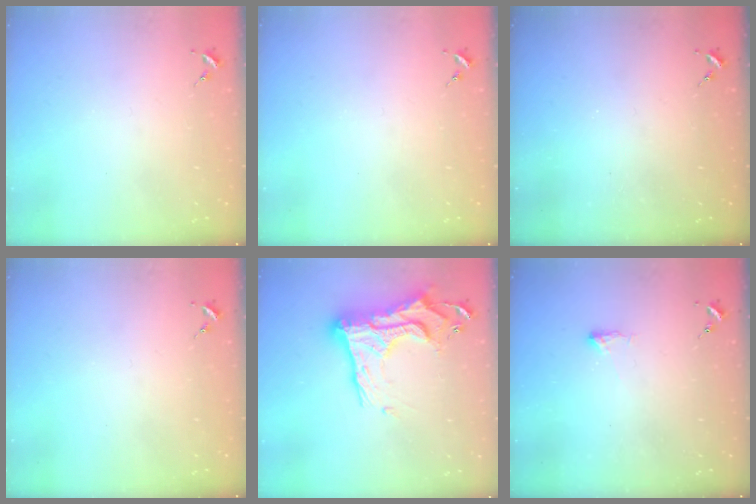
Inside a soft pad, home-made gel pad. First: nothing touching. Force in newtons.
{"total": 0.0}
{"total": 0.0}
{"total": 0.0}
{"total": 24.9, "press": 24.8, "slide": 1.8}
{"total": 4.1, "press": 4.0, "slide": 0.9}